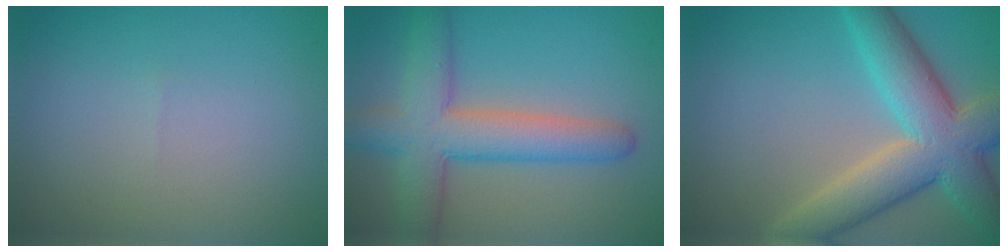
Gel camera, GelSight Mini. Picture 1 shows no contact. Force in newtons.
{"total": 6.7, "press": 6.7, "slide": 0.3}
{"total": 8.6, "press": 8.6, "slide": 0.7}